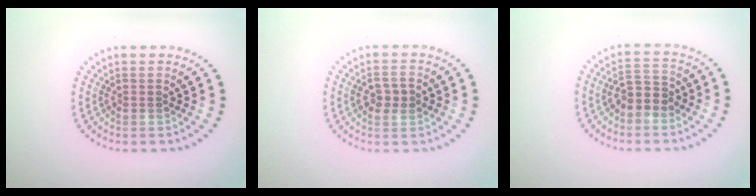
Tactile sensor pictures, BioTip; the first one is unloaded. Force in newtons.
{"total": 2.3, "press": 2.3, "slide": 0.2}
{"total": 2.7, "press": 2.5, "slide": 0.8}